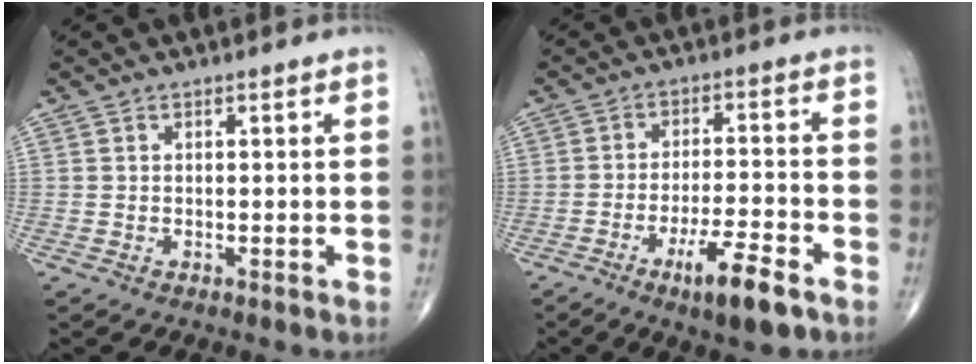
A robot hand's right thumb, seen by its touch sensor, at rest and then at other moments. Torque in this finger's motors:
{"motor_torque": [1.08, 1.70, 0.92, -0.46, 0.27]}